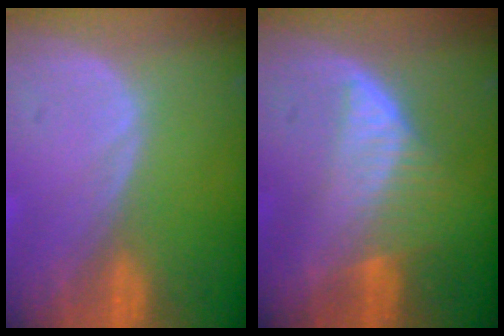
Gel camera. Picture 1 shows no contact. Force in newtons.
{"total": 6.7, "press": 5.9, "slide": 3.2}